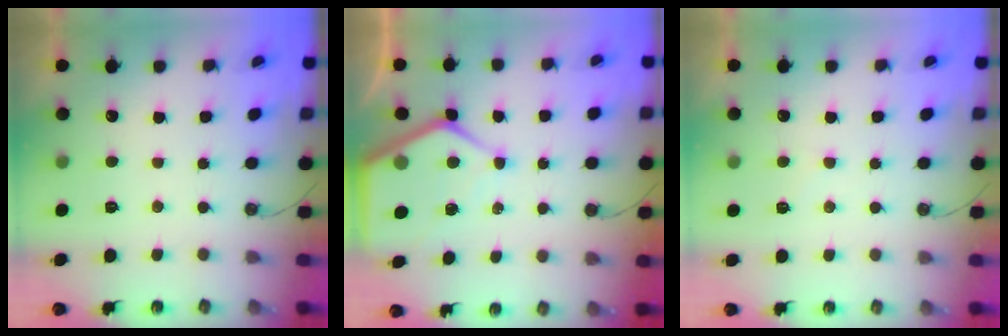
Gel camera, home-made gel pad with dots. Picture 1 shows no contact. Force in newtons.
{"total": 9.2, "press": 9.2, "slide": 0.9}
{"total": 4.1, "press": 4.0, "slide": 0.5}